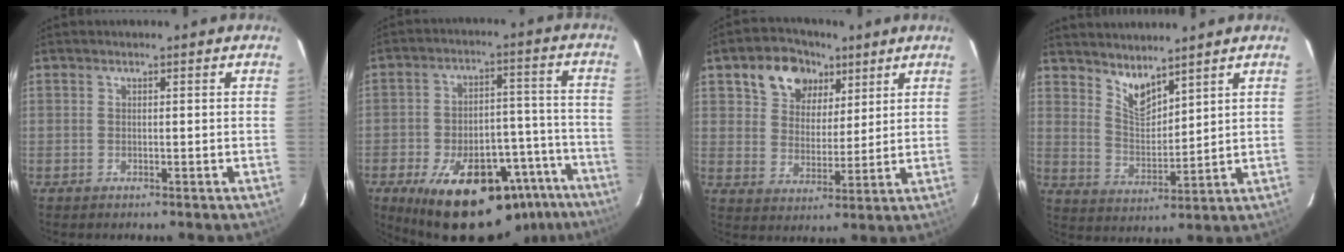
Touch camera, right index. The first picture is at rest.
{"total": 25.8, "force": [-16.9, 12.1, 15.3], "torque": [-0.243, 0.020, -0.214]}
{"total": 10.7, "force": [5.7, 7.9, 4.4], "torque": [-0.093, 0.031, 0.102]}
{"total": 6.5, "force": [5.3, 2.0, 3.1], "torque": [-0.052, -0.007, 0.104]}